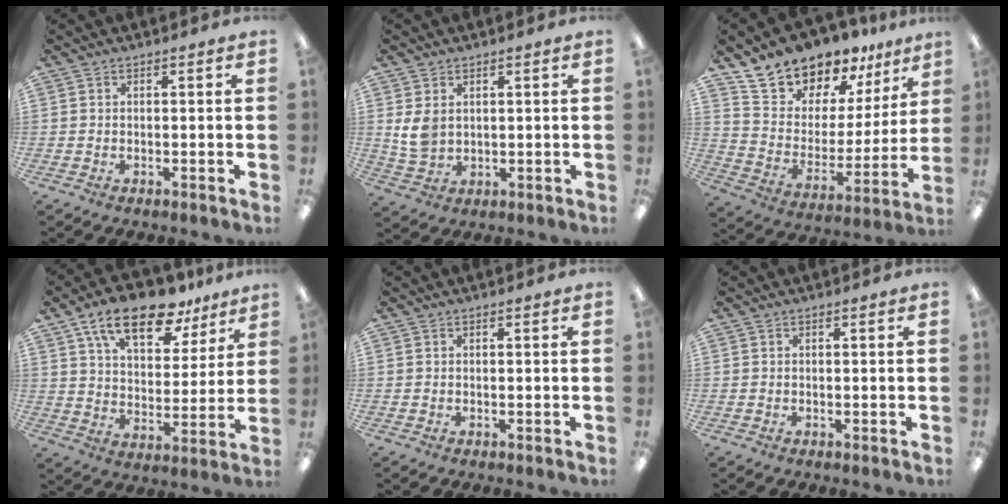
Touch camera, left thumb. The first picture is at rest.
{"total": 5.8, "force": [1.6, 4.4, 3.5], "torque": [-0.075, 0.000, 0.029]}
{"total": 15.3, "force": [14.1, 5.9, 1.0], "torque": [-0.050, -0.133, 0.262]}
{"total": 16.9, "force": [11.6, 7.4, 9.8], "torque": [-0.158, -0.057, 0.199]}
{"total": 0.0}
{"total": 0.0}